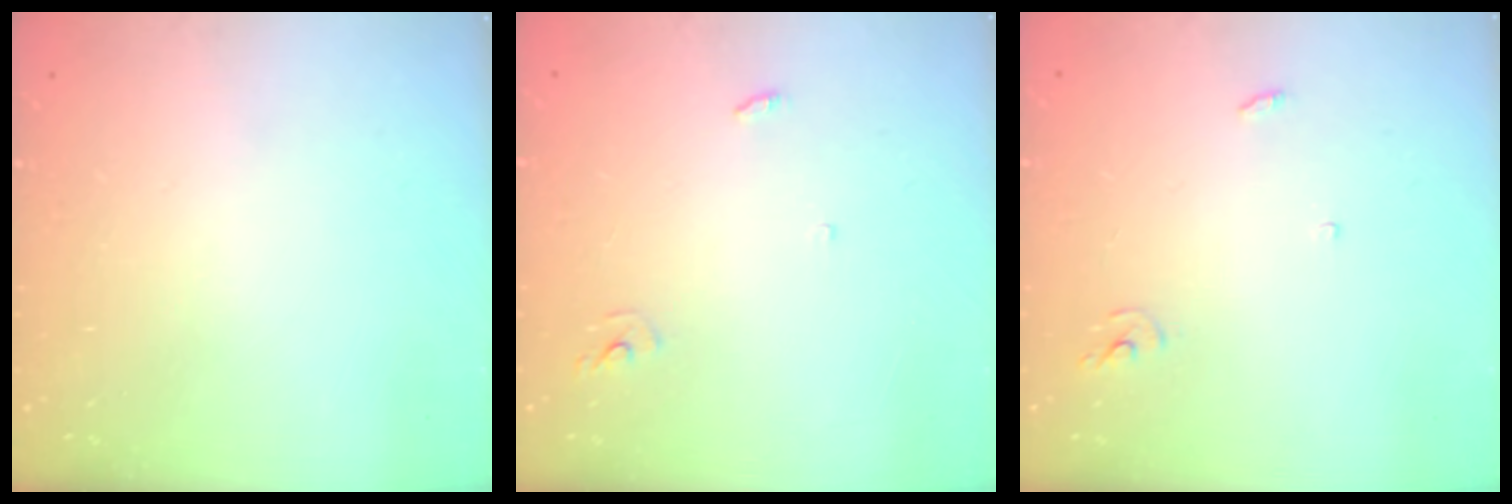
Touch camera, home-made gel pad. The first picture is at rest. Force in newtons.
{"total": 2.9, "press": 2.9, "slide": 0.2}
{"total": 3.0, "press": 3.0, "slide": 0.2}